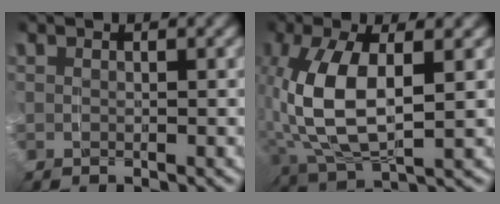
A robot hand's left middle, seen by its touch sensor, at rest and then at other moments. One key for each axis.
{"total": 8.2, "fx": 0.5, "fy": 4.4, "fz": 6.9, "tx": -0.174, "ty": -0.009, "tz": 0.019}